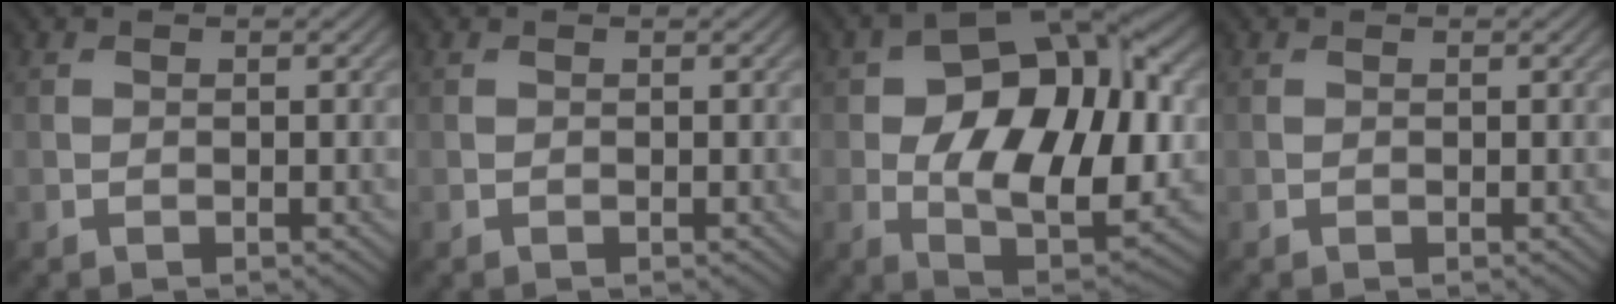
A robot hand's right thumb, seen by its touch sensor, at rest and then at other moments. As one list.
[{"total": 0.0}, {"total": 15.7, "force": [0.9, 9.1, 12.8], "torque": [-0.202, 0.001, 0.016]}, {"total": 0.0}]